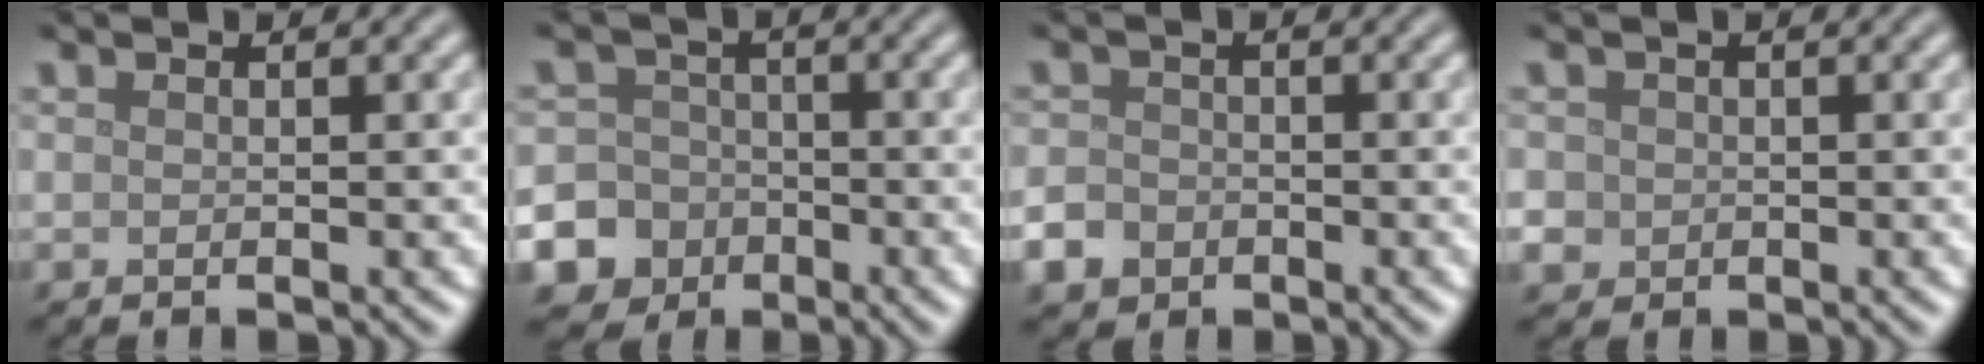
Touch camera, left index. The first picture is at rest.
{"total": 11.5, "force": [-5.3, 10.1, 1.7], "torque": [-0.055, -0.034, -0.110]}
{"total": 2.9, "force": [-1.5, 2.2, 1.0], "torque": [-0.021, -0.003, -0.034]}
{"total": 3.2, "force": [-0.5, 3.0, 1.0], "torque": [-0.019, 0.002, -0.015]}